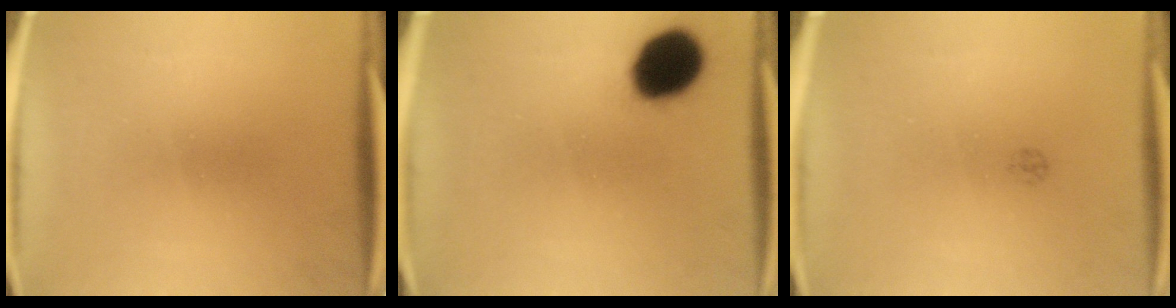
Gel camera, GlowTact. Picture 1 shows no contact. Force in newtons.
{"total": 13.7}
{"total": 1.0}